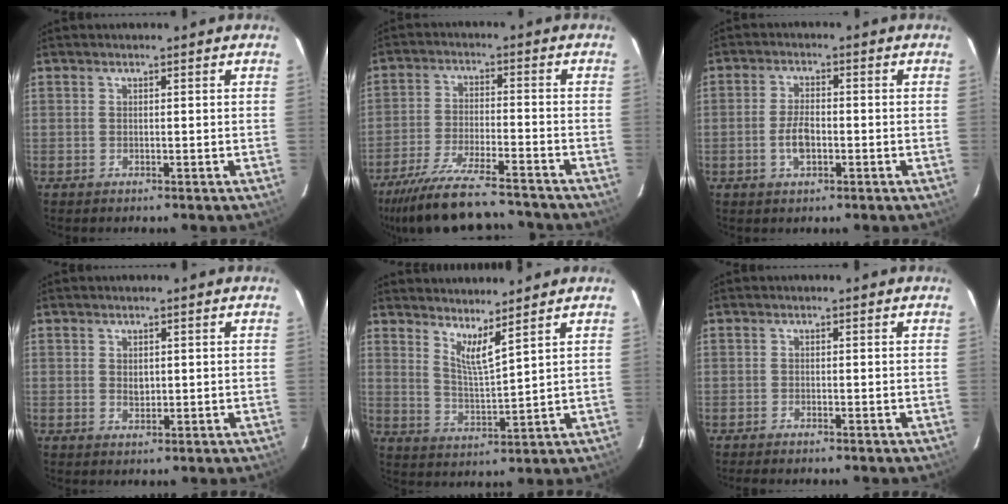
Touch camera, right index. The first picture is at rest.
{"total": 19.7, "force": [-17.3, 3.2, 8.8], "torque": [-0.182, -0.033, -0.272]}
{"total": 4.6, "force": [-1.5, 2.3, 3.8], "torque": [-0.077, 0.000, -0.024]}
{"total": 1.7, "force": [0.2, 1.4, 1.0], "torque": [-0.014, -0.001, 0.006]}
{"total": 5.5, "force": [4.4, -0.1, 3.4], "torque": [-0.062, -0.013, 0.079]}
{"total": 1.7, "force": [-1.5, 0.2, 0.7], "torque": [-0.023, -0.005, -0.028]}